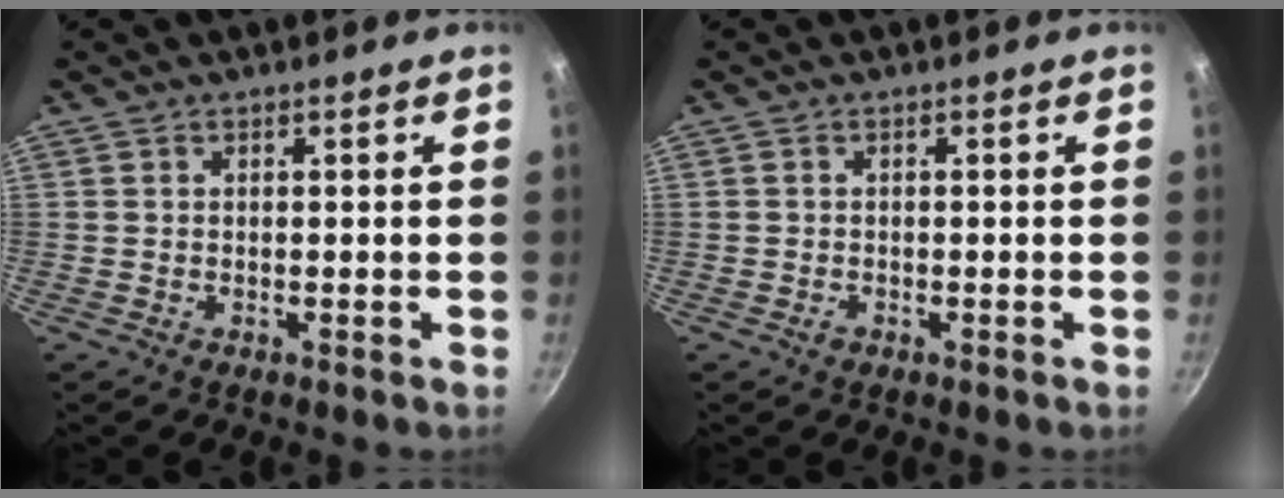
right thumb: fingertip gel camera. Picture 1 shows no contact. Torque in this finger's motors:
{"motor_torque": [-0.31, 0.13, -0.23, 0.12, -0.02]}